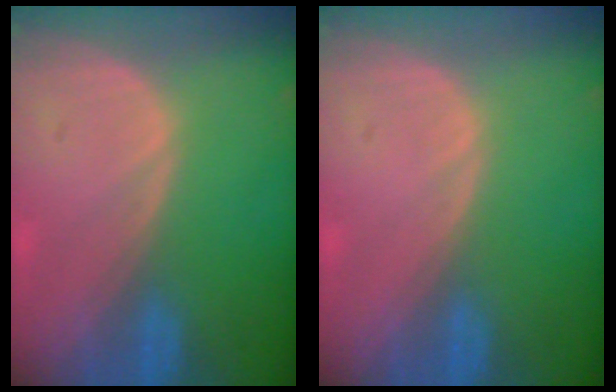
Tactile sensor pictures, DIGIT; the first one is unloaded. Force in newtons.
{"total": 0.0}